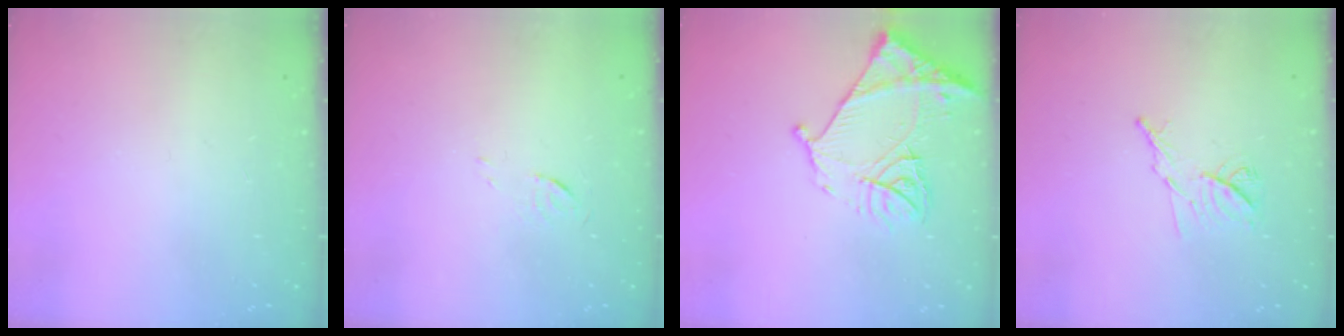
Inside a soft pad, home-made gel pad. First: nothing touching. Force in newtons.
{"total": 3.3, "press": 3.3, "slide": 0.4}
{"total": 15.0, "press": 14.9, "slide": 1.6}
{"total": 8.6, "press": 8.6, "slide": 0.7}